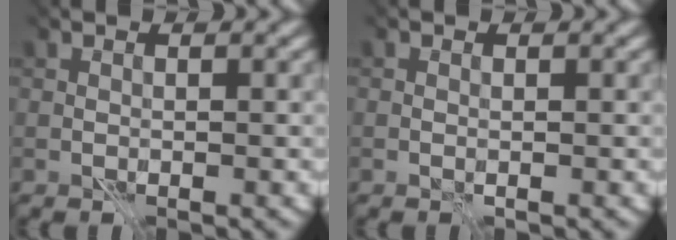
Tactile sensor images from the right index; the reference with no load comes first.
{"total": 0.0}